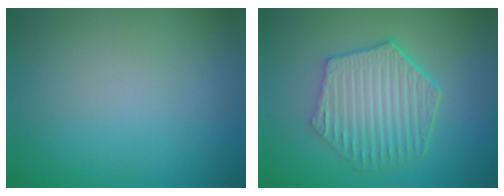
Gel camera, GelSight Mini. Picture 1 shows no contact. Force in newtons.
{"total": 6.3, "press": 4.9, "slide": 3.9}